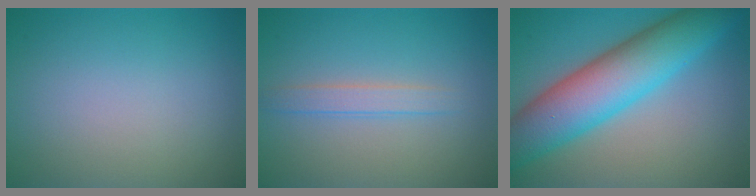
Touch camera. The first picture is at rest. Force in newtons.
{"total": 1.8, "press": 1.7, "slide": 0.2}
{"total": 8.5, "press": 8.5, "slide": 0.6}